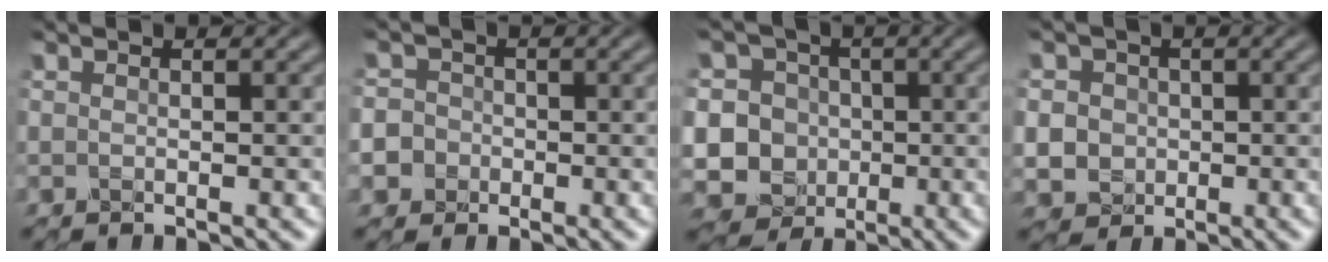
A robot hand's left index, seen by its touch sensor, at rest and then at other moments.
{"total": 5.8, "force": [-2.0, 5.3, 1.3], "torque": [-0.021, 0.002, -0.064]}
{"total": 12.1, "force": [-1.6, 11.5, 3.4], "torque": [-0.094, 0.006, -0.050]}
{"total": 5.2, "force": [0.2, 4.8, 1.8], "torque": [-0.034, 0.022, -0.007]}